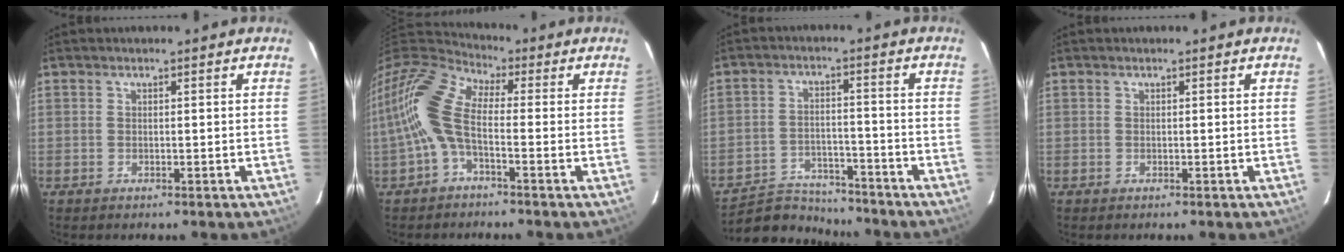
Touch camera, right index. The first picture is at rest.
{"total": 11.7, "force": [-1.8, 5.1, 10.4], "torque": [-0.215, 0.016, -0.047]}
{"total": 10.8, "force": [-10.1, 3.2, 1.8], "torque": [-0.063, 0.009, -0.159]}
{"total": 0.0}